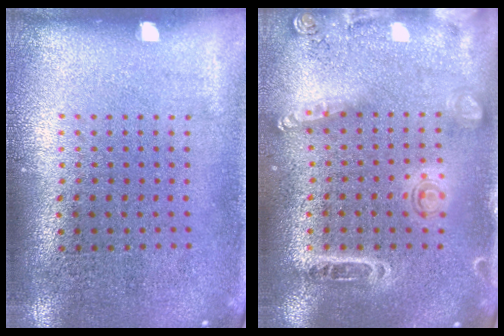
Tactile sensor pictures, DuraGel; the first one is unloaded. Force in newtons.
{"total": 1.6, "press": 1.5, "slide": 0.5}